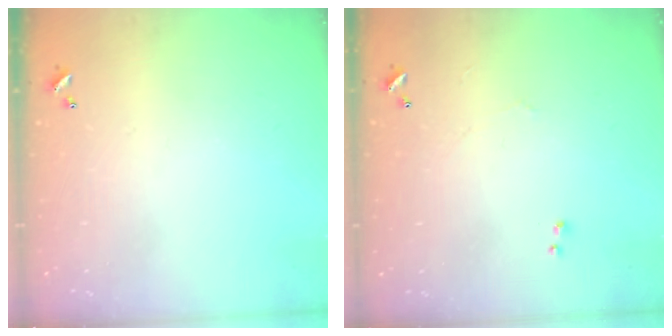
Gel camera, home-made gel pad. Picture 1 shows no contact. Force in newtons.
{"total": 1.0, "press": 0.5, "slide": 0.8}